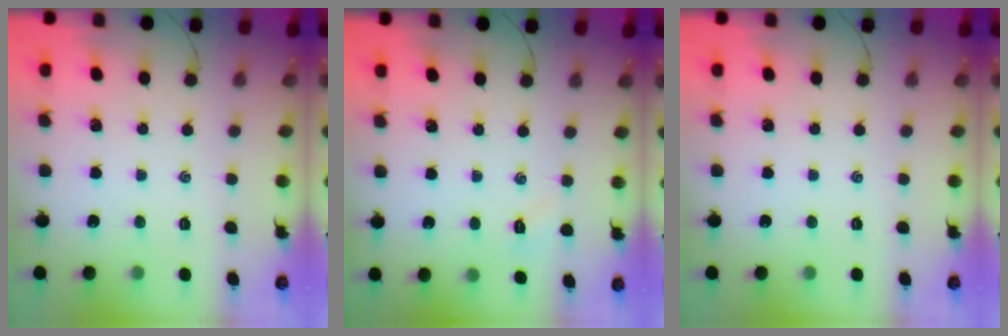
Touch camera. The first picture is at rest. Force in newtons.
{"total": 2.7, "press": 2.6, "slide": 0.7}
{"total": 0.0}